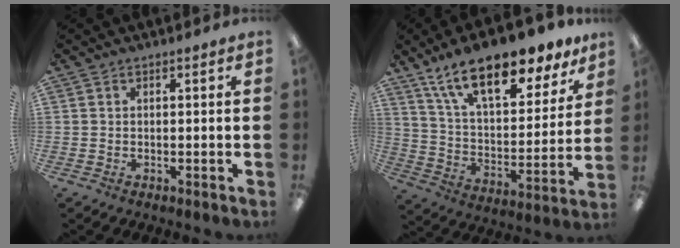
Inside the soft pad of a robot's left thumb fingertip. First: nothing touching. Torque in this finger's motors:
{"motor_torque": [0.63, 0.68, 1.51, -1.26, 0.16]}